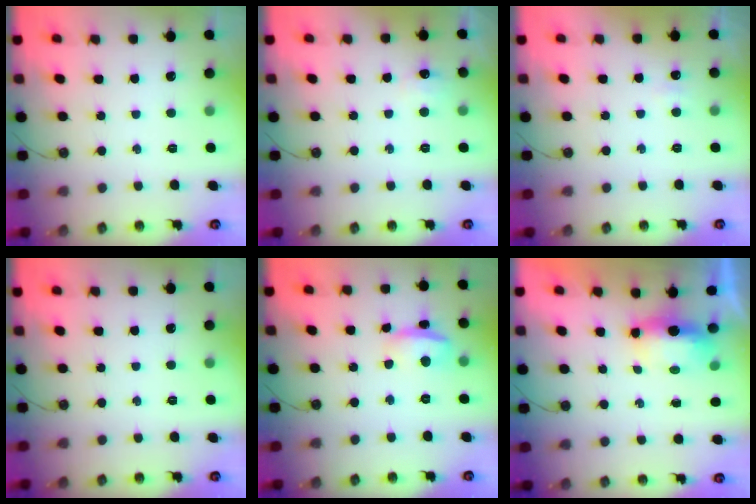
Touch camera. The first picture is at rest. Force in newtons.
{"total": 6.6, "press": 6.5, "slide": 0.8}
{"total": 2.9, "press": 2.5, "slide": 1.6}
{"total": 0.0}
{"total": 6.5, "press": 6.3, "slide": 1.6}
{"total": 7.8, "press": 6.6, "slide": 4.2}